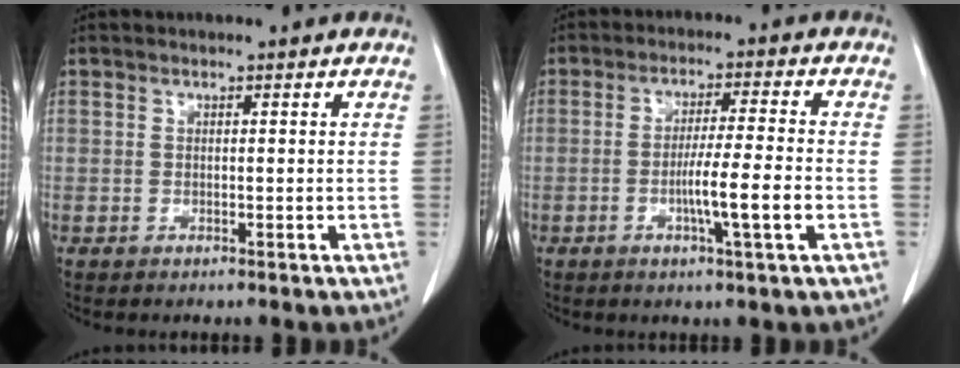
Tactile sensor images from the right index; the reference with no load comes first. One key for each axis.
{"total": 7.4, "fx": -2.1, "fy": -0.6, "fz": 7.1, "tx": -0.117, "ty": -0.008, "tz": -0.038}